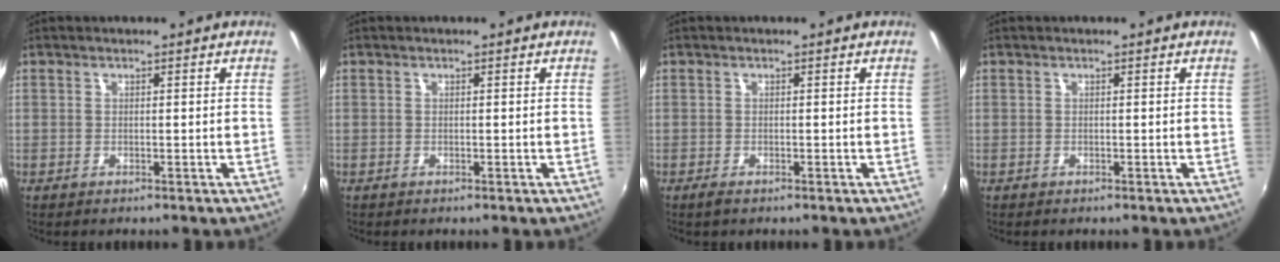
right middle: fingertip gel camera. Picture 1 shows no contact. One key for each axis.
{"total": 0.0}
{"total": 1.3, "fx": -0.9, "fy": 0.5, "fz": 0.7, "tx": -0.015, "ty": -0.006, "tz": -0.018}
{"total": 0.0}